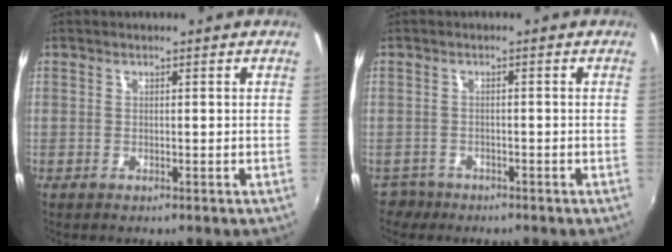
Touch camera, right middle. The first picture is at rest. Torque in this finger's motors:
{"motor_torque": [-0.39, -0.23, -0.11, -0.03]}